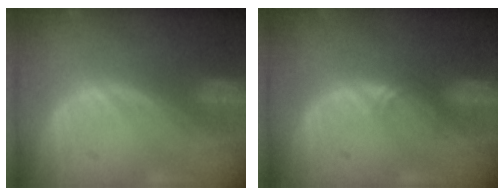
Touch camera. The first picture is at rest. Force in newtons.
{"total": 1.4, "press": 1.1, "slide": 0.9}